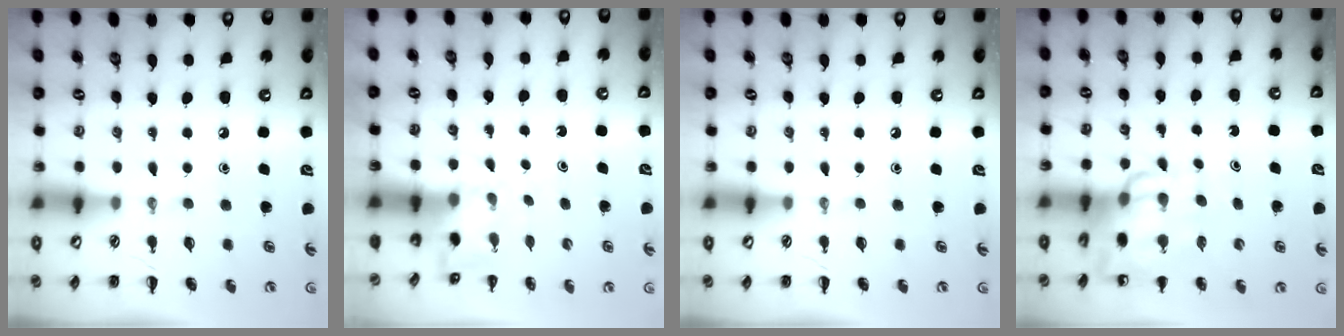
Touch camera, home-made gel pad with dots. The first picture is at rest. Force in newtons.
{"total": 2.3, "press": 2.3, "slide": 0.6}
{"total": 0.0}
{"total": 11.9, "press": 11.4, "slide": 3.3}